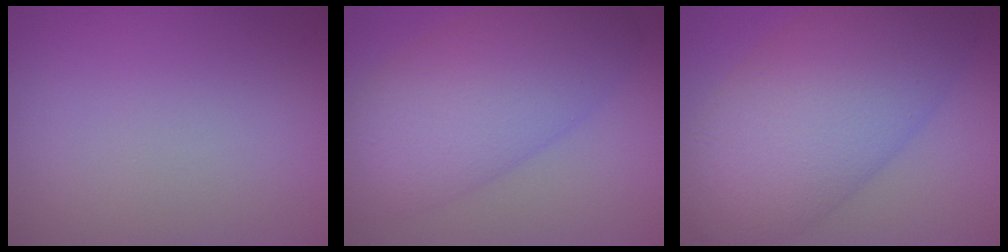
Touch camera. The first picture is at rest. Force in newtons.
{"total": 8.4, "press": 8.4, "slide": 0.2}
{"total": 11.7, "press": 11.7, "slide": 0.2}